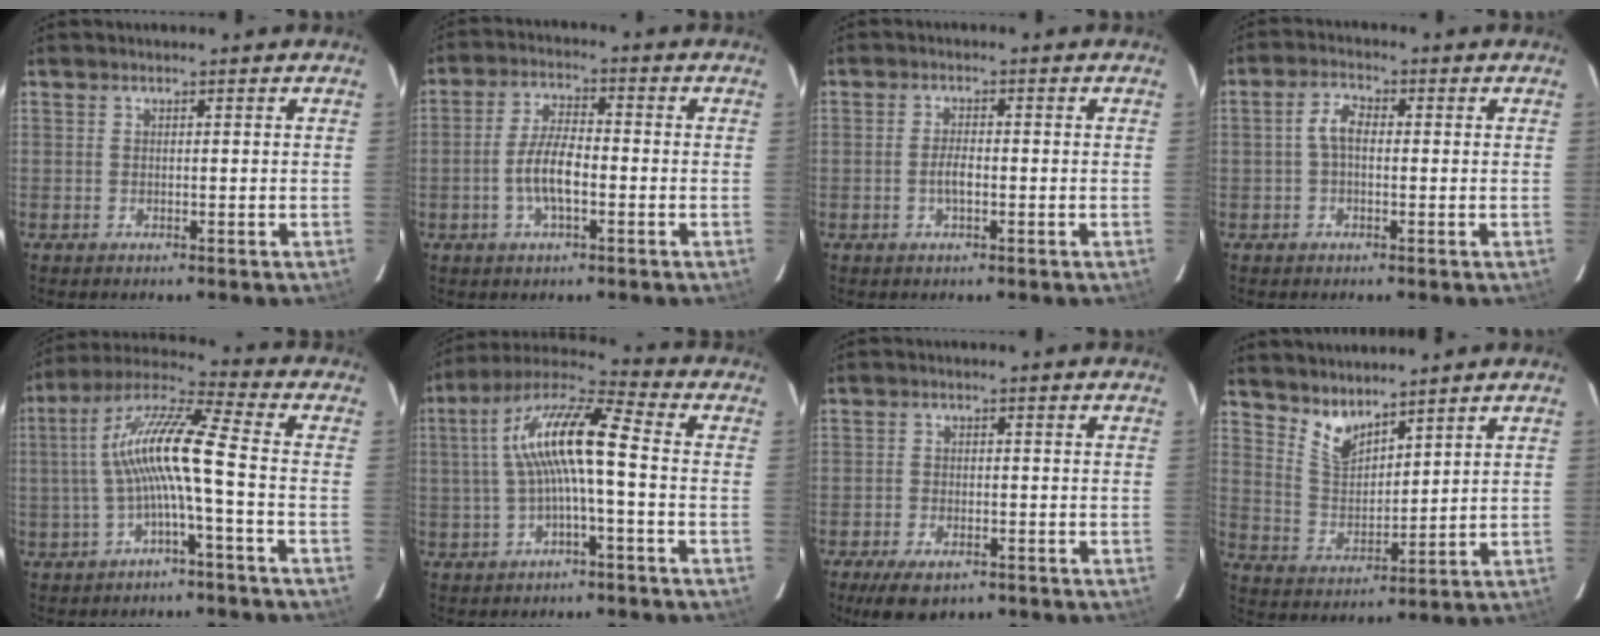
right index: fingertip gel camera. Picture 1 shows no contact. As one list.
[{"total": 6.9, "force": [-2.1, 2.2, 6.2], "torque": [-0.124, 0.005, -0.040]}, {"total": 2.6, "force": [-0.8, 0.9, 2.4], "torque": [-0.047, 0.000, -0.016]}, {"total": 3.8, "force": [-0.1, 2.1, 3.2], "torque": [-0.066, 0.012, -0.002]}, {"total": 11.8, "force": [-1.9, 0.4, 11.6], "torque": [-0.237, 0.019, -0.035]}, {"total": 12.3, "force": [-0.3, 2.1, 12.1], "torque": [-0.239, 0.025, -0.009]}, {"total": 7.1, "force": [-4.9, 3.3, 4.0], "torque": [-0.092, -0.015, -0.077]}, {"total": 6.7, "force": [5.6, 2.3, 2.8], "torque": [-0.049, -0.005, 0.115]}]